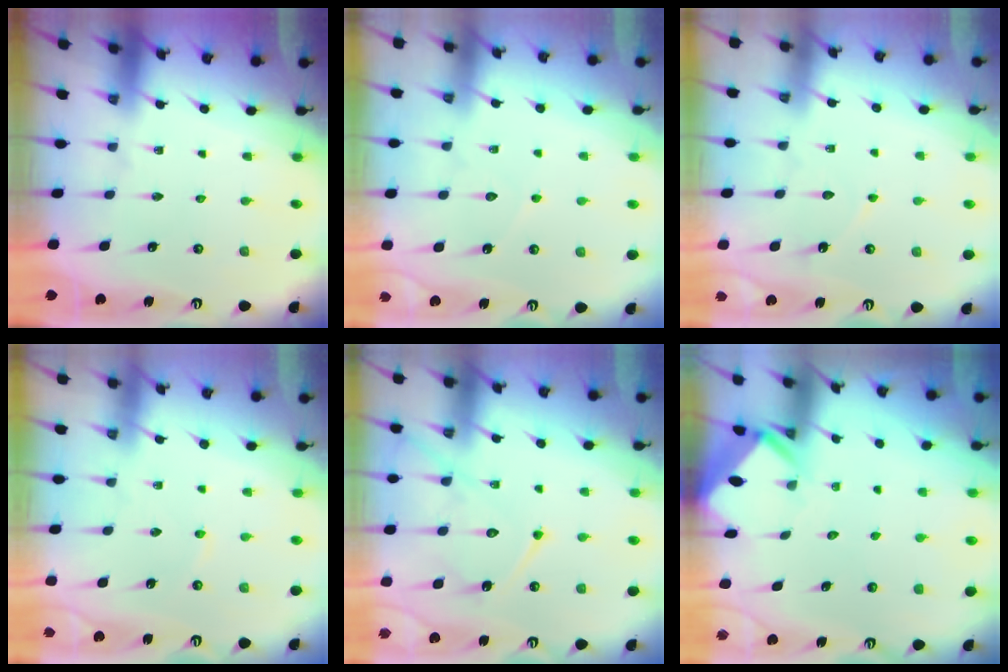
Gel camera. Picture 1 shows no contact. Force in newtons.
{"total": 4.5, "press": 4.5, "slide": 0.3}
{"total": 4.0, "press": 3.9, "slide": 0.4}
{"total": 1.7, "press": 1.7, "slide": 0.3}
{"total": 13.0, "press": 12.9, "slide": 1.3}
{"total": 3.0, "press": 3.0, "slide": 0.3}